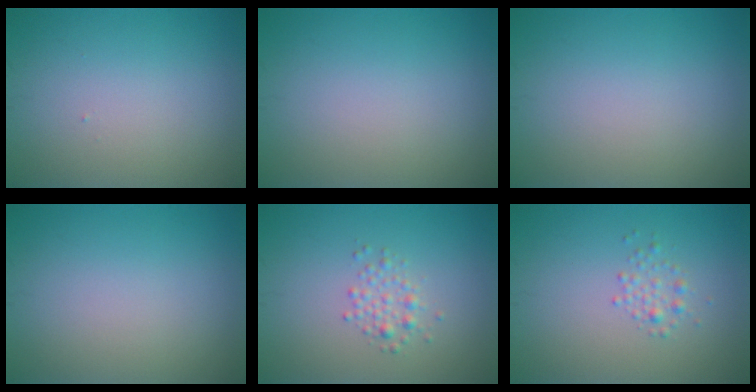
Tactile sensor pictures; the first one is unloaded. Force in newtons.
{"total": 0.0}
{"total": 0.0}
{"total": 0.0}
{"total": 1.6, "press": 1.6, "slide": 0.0}
{"total": 1.4, "press": 1.4, "slide": 0.1}